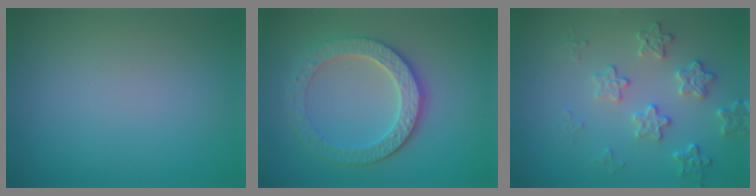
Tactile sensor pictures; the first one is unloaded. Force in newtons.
{"total": 4.6, "press": 4.0, "slide": 2.2}
{"total": 2.9, "press": 2.3, "slide": 1.8}